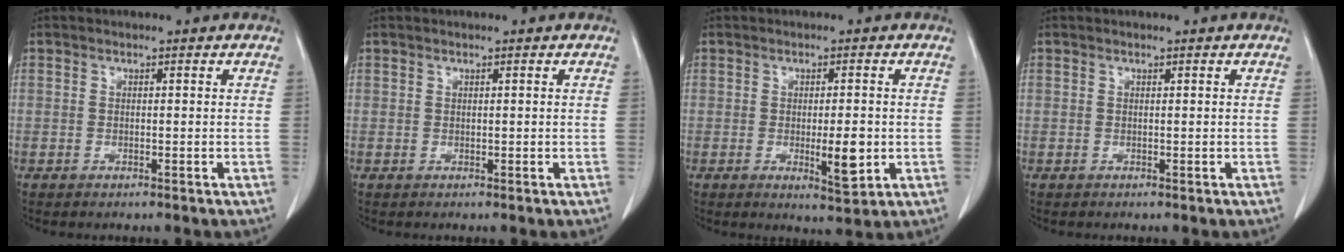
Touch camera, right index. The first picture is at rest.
{"total": 0.0}
{"total": 5.1, "force": [-0.8, 1.2, 4.9], "torque": [-0.072, -0.008, -0.005]}
{"total": 0.0}